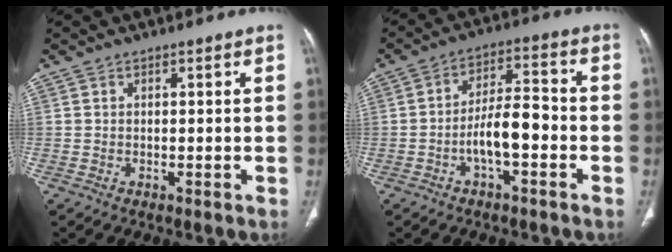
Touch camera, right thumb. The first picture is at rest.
{"total": 8.6, "force": [-2.9, 3.4, 7.3], "torque": [-0.121, 0.039, -0.052]}